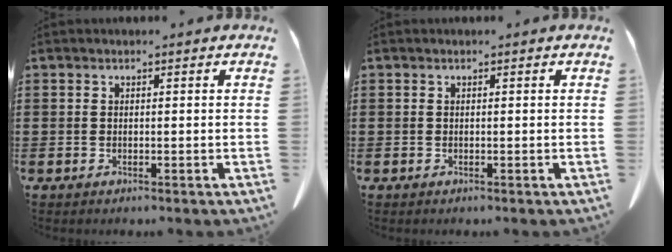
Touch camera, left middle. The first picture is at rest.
{"total": 0.0}